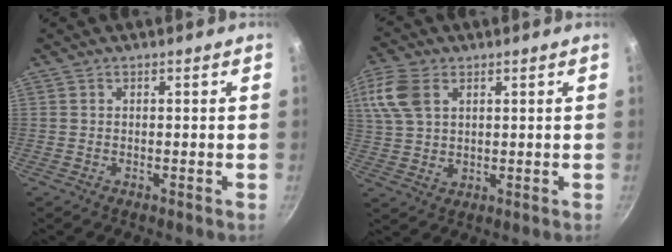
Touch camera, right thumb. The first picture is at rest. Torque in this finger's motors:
{"motor_torque": [-0.27, 0.33, -0.03, 0.08, 0.08]}